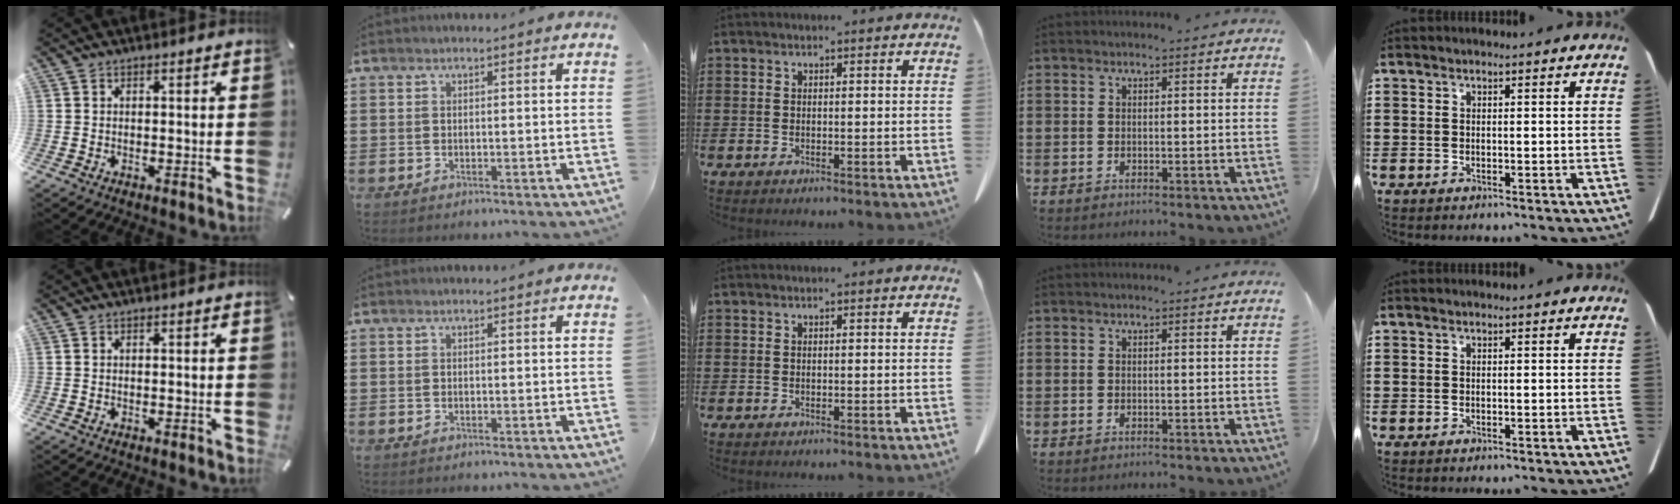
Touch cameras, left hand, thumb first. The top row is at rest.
{}